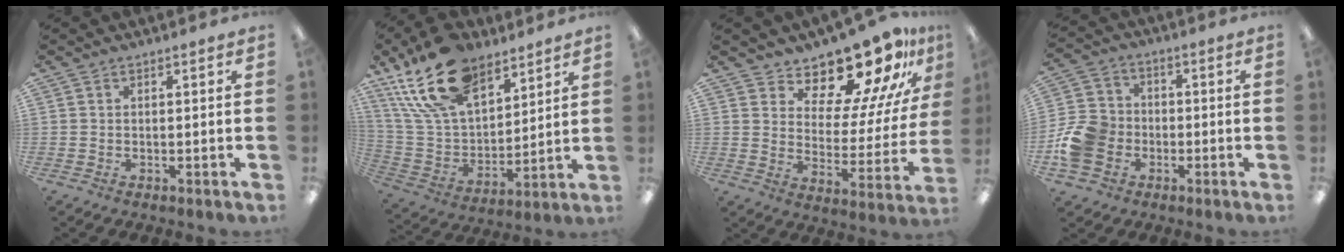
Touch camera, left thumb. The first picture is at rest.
{"total": 21.5, "force": [13.9, 11.7, 11.5], "torque": [-0.235, -0.067, 0.253]}
{"total": 16.7, "force": [14.4, 5.3, 6.8], "torque": [-0.106, -0.118, 0.242]}
{"total": 11.2, "force": [-3.3, 9.6, 4.8], "torque": [-0.095, 0.037, -0.057]}